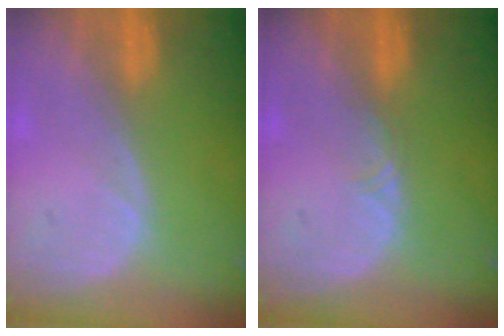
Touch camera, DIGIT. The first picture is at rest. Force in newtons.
{"total": 0.9, "press": 0.8, "slide": 0.2}